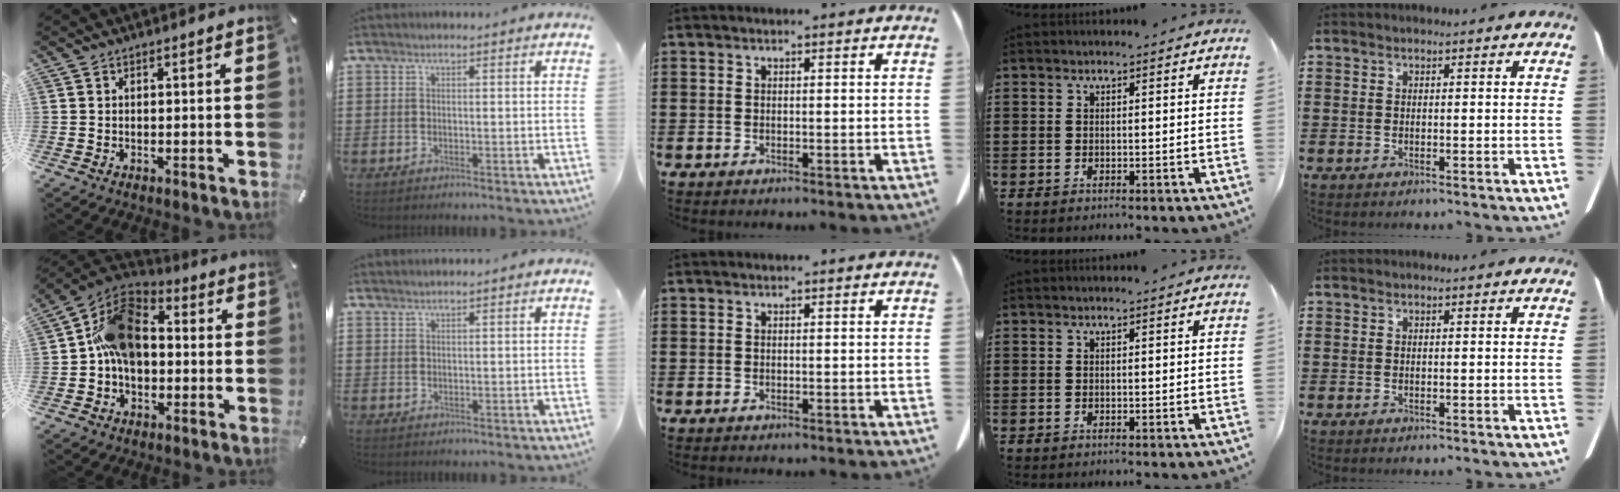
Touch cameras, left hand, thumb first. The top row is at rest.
{"thumb": {"total": 14.3, "force": [0.3, 11.0, 9.1], "torque": [-0.172, 0.027, 0.006]}, "index": {"total": 0.7, "force": [0.6, 0.0, 0.2], "torque": [-0.006, -0.002, 0.013]}}